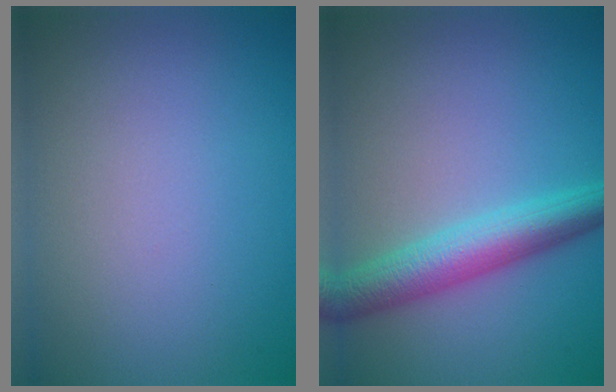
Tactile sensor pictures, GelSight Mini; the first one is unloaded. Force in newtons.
{"total": 5.0, "press": 5.0, "slide": 0.0}